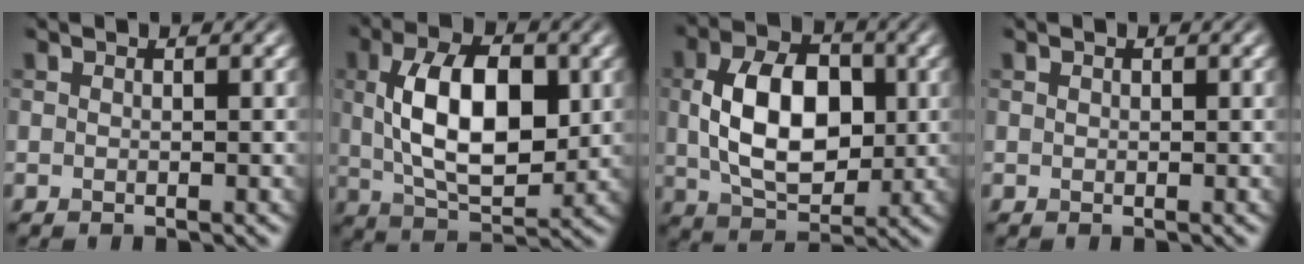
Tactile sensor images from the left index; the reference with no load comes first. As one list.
[{"total": 9.4, "force": [1.1, 4.9, 8.0], "torque": [-0.139, 0.005, 0.018]}, {"total": 8.8, "force": [0.6, 5.6, 6.8], "torque": [-0.127, 0.004, 0.008]}, {"total": 0.0}]